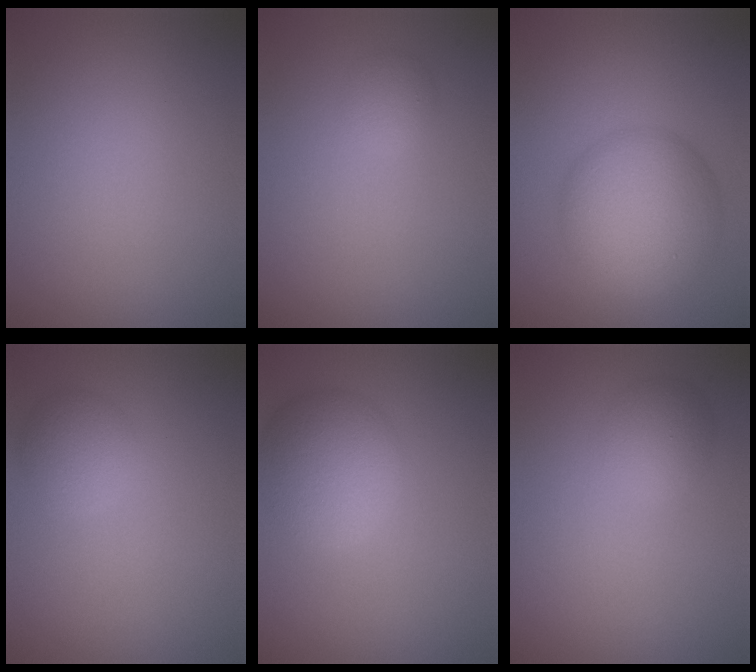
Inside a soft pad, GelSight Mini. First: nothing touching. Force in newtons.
{"total": 1.3, "press": 1.3, "slide": 0.1}
{"total": 8.1, "press": 8.1, "slide": 0.3}
{"total": 2.3, "press": 2.3, "slide": 0.2}
{"total": 5.5, "press": 5.5, "slide": 0.5}
{"total": 2.3, "press": 2.3, "slide": 0.1}